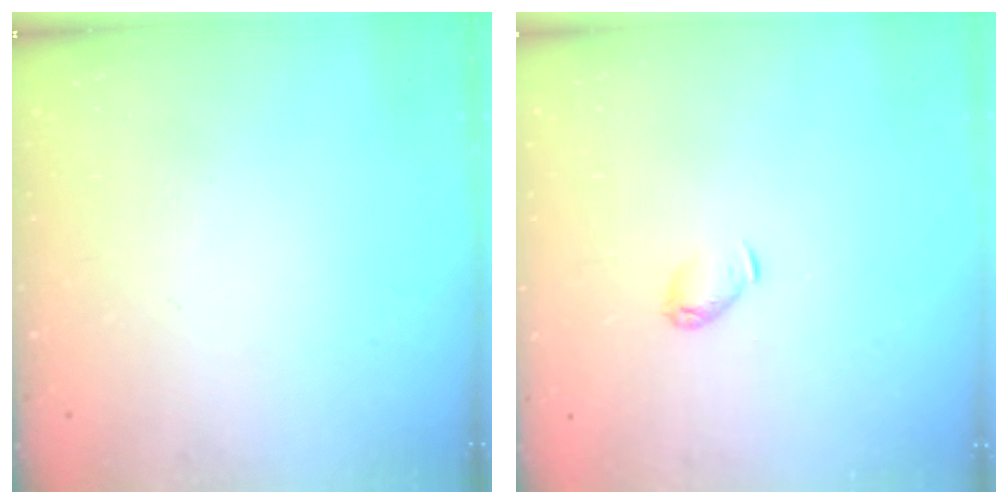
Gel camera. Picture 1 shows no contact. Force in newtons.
{"total": 3.7, "press": 3.7, "slide": 0.7}